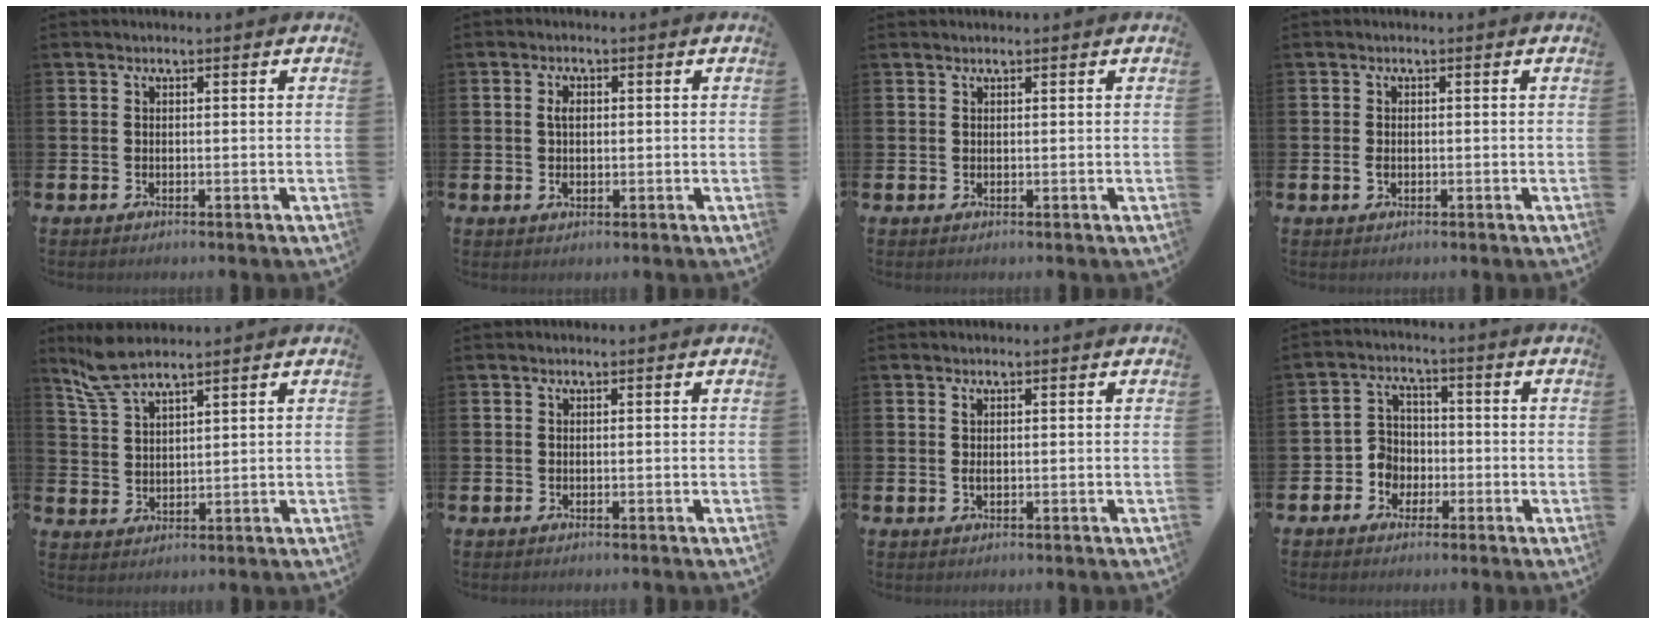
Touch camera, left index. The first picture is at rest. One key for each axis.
{"total": 2.3, "fx": 0.3, "fy": 1.3, "fz": 1.9, "tx": -0.025, "ty": -0.001, "tz": 0.001}
{"total": 0.0}
{"total": 1.1, "fx": -0.2, "fy": 0.7, "fz": 0.8, "tx": -0.019, "ty": 0.004, "tz": -0.004}
{"total": 5.7, "fx": 5.2, "fy": 1.0, "fz": 2.1, "tx": -0.058, "ty": -0.011, "tz": 0.096}
{"total": 0.0}
{"total": 0.9, "fx": 0.3, "fy": 0.3, "fz": 0.8, "tx": -0.010, "ty": -0.001, "tz": 0.004}
{"total": 4.0, "fx": -1.3, "fy": 3.6, "fz": 0.9, "tx": -0.026, "ty": -0.002, "tz": -0.031}